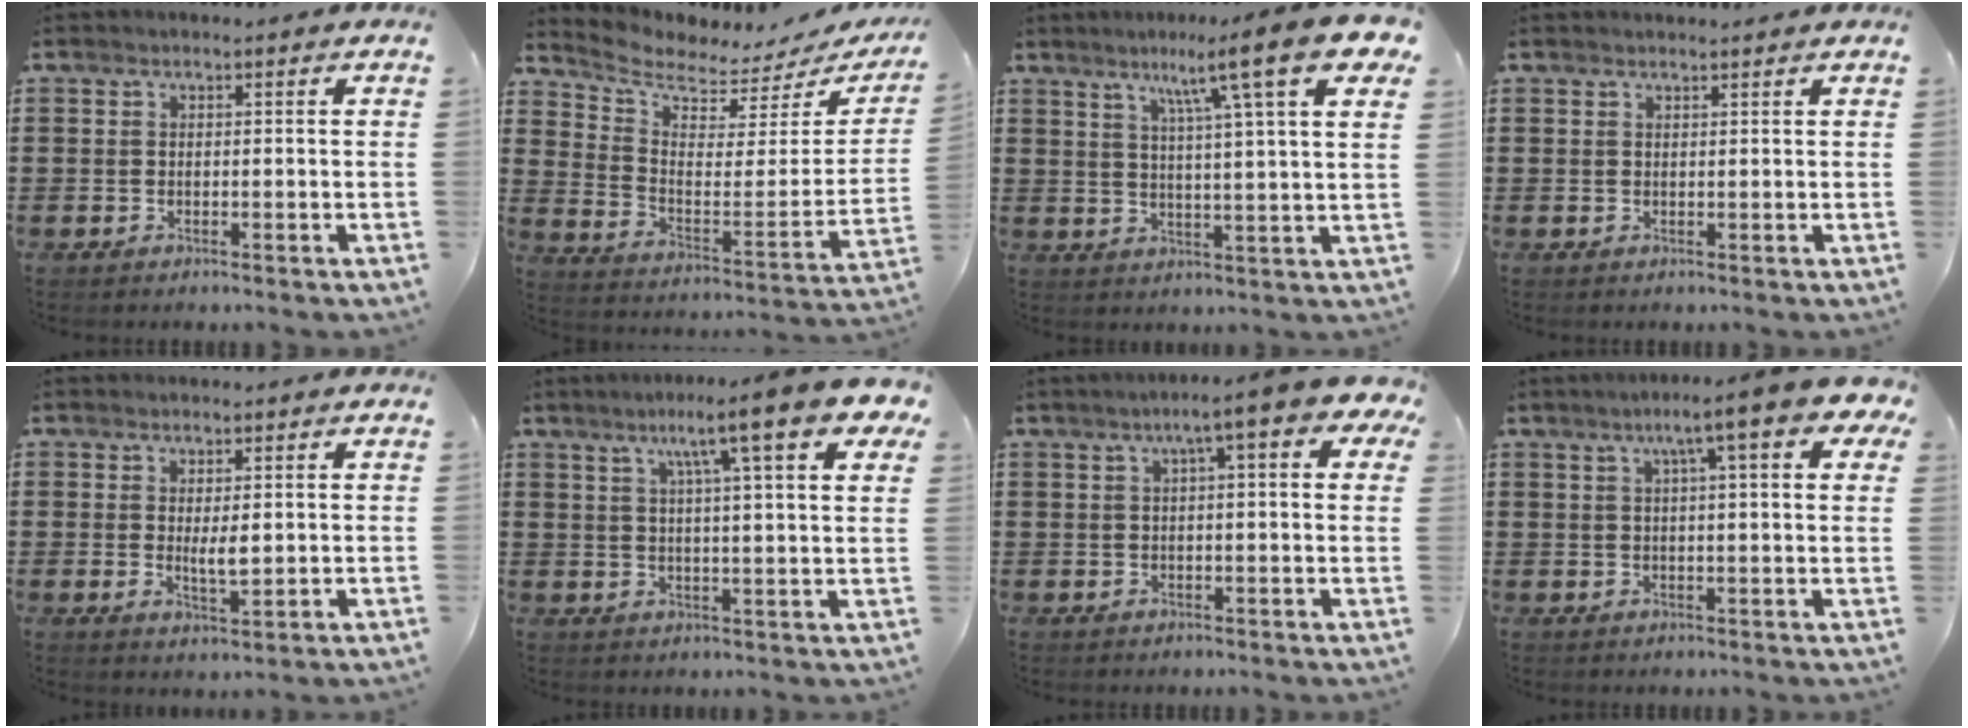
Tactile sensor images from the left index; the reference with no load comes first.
{"total": 4.3, "force": [3.9, 1.1, 1.4], "torque": [-0.056, -0.039, 0.064]}
{"total": 12.6, "force": [7.6, 0.3, 10.0], "torque": [-0.180, -0.023, 0.112]}
{"total": 1.0, "force": [1.0, 0.0, 0.2], "torque": [-0.006, -0.001, 0.020]}
{"total": 3.4, "force": [0.4, 1.1, 3.1], "torque": [-0.053, -0.002, 0.006]}
{"total": 11.3, "force": [6.5, 1.2, 9.1], "torque": [-0.162, -0.012, 0.100]}
{"total": 6.8, "force": [3.1, 0.7, 6.1], "torque": [-0.097, -0.004, 0.045]}
{"total": 8.8, "force": [4.5, 0.8, 7.5], "torque": [-0.130, -0.003, 0.069]}